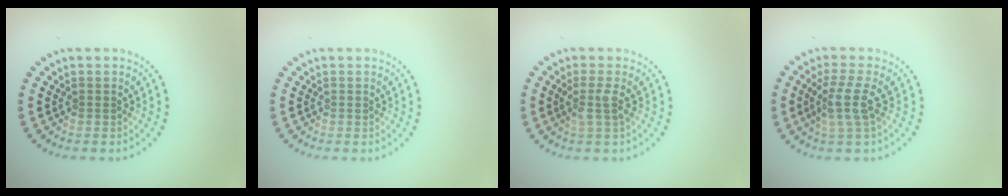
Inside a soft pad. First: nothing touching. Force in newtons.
{"total": 0.0}
{"total": 1.8, "press": 1.3, "slide": 1.2}
{"total": 3.0, "press": 2.3, "slide": 1.9}